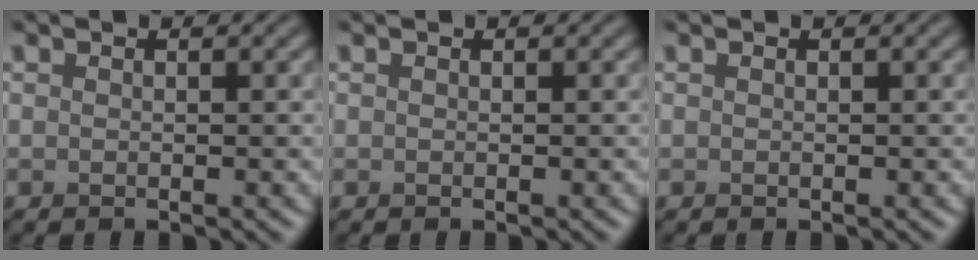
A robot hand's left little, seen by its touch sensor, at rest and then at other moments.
{"total": 0.0}
{"total": 0.0}